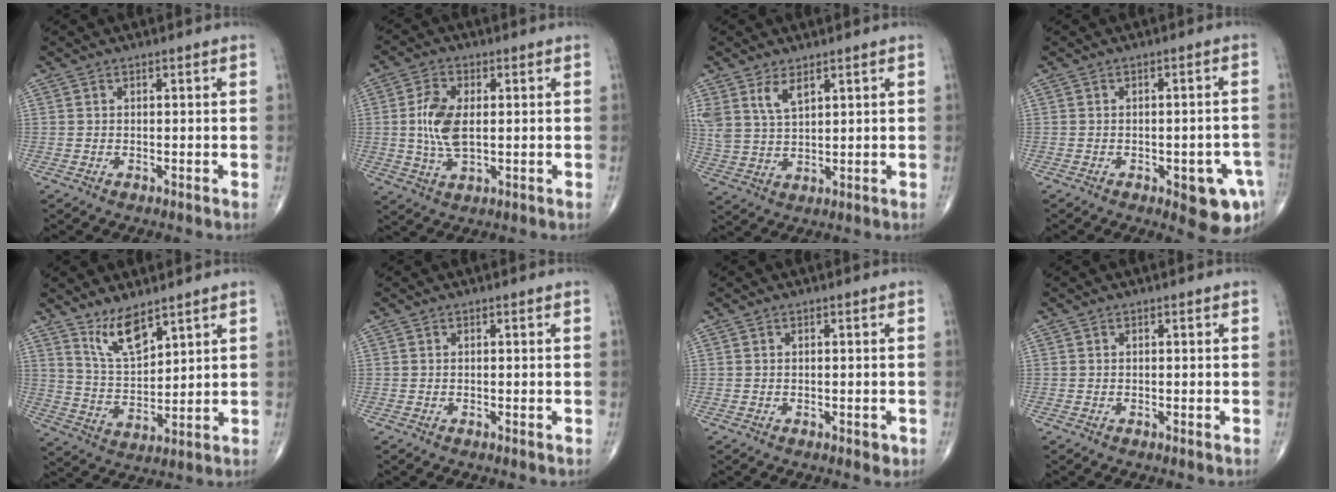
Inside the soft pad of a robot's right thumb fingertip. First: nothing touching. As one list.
[{"total": 8.3, "force": [0.5, 4.3, 7.0], "torque": [-0.147, -0.003, 0.011]}, {"total": 6.0, "force": [3.6, 2.8, 4.0], "torque": [-0.078, -0.015, 0.079]}, {"total": 9.3, "force": [-3.7, 3.6, 7.8], "torque": [-0.069, 0.013, -0.037]}, {"total": 8.3, "force": [5.9, 2.8, 5.1], "torque": [-0.086, -0.046, 0.121]}, {"total": 0.0}, {"total": 1.3, "force": [-0.4, 0.6, 1.0], "torque": [-0.009, -0.002, -0.003]}, {"total": 0.0}]